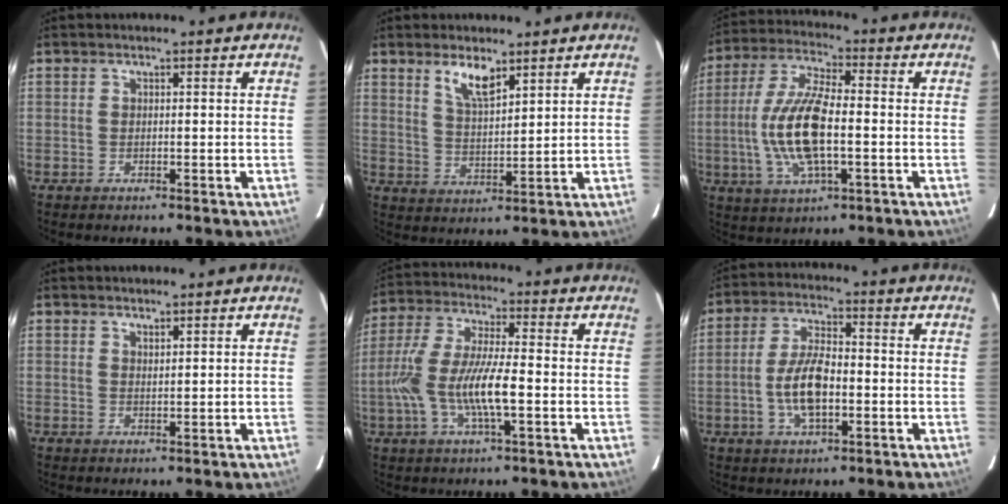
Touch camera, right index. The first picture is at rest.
{"total": 5.9, "force": [4.1, 1.9, 3.9], "torque": [-0.072, -0.002, 0.081]}
{"total": 14.2, "force": [-2.1, 4.9, 13.2], "torque": [-0.277, 0.000, -0.039]}
{"total": 1.3, "force": [1.2, 0.3, 0.4], "torque": [-0.006, -0.001, 0.020]}
{"total": 12.9, "force": [-2.9, 2.9, 12.3], "torque": [-0.255, -0.004, -0.057]}
{"total": 9.2, "force": [-2.2, 3.8, 8.1], "torque": [-0.165, 0.005, -0.040]}